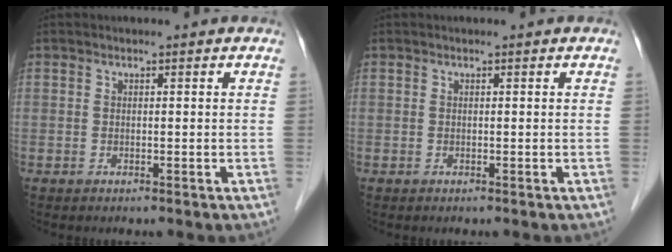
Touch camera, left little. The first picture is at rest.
{"total": 0.0}